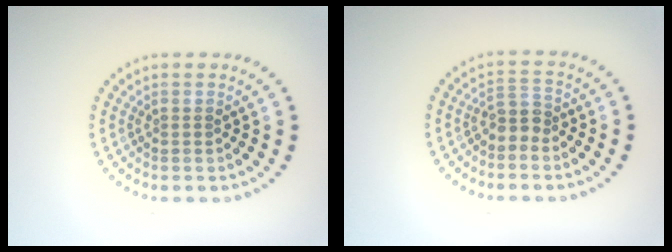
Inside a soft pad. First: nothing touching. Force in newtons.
{"total": 2.0, "press": 1.6, "slide": 1.1}